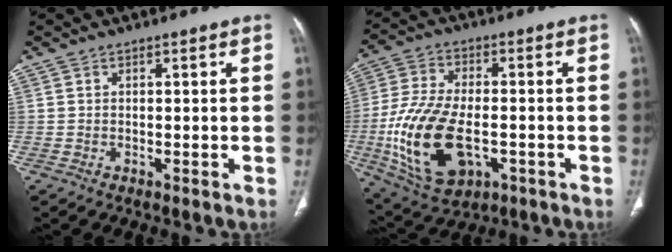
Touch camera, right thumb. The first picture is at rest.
{"total": 20.8, "force": [-5.0, 11.5, 16.6], "torque": [-0.328, -0.002, -0.064]}